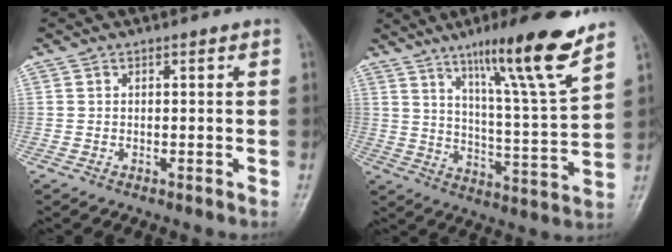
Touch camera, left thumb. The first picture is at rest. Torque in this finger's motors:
{"motor_torque": [0.63, 0.50, 1.38, -1.40, 0.24]}